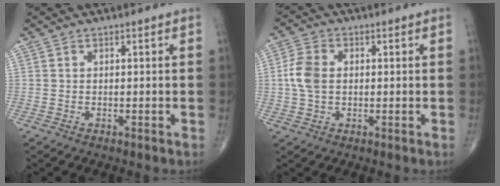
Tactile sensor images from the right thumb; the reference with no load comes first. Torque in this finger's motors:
{"motor_torque": [0.15, 0.25, 0.29, -0.32, 0.02]}